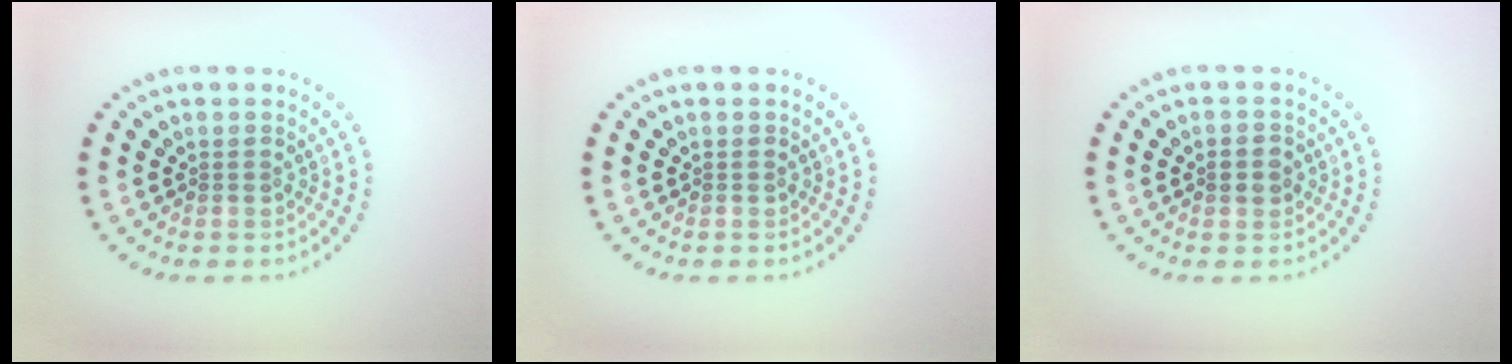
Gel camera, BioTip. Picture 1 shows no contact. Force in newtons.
{"total": 0.0}
{"total": 1.5, "press": 1.5, "slide": 0.1}